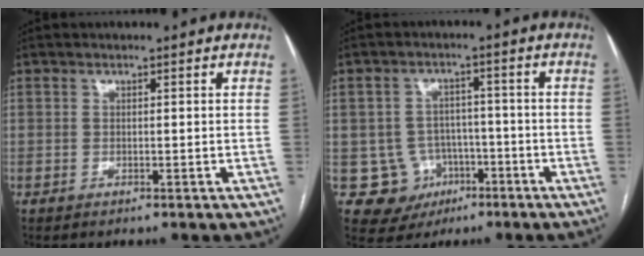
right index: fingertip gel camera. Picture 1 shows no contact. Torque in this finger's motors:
{"motor_torque": [-0.07, 0.06, -0.37, -0.16]}